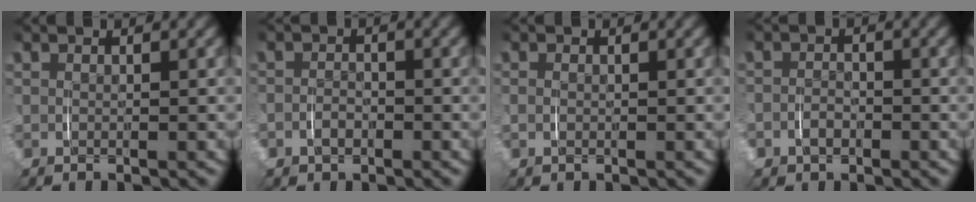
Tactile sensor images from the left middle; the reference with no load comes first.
{"total": 2.1, "force": [-0.9, 1.8, 0.5], "torque": [-0.016, -0.001, -0.020]}
{"total": 0.7, "force": [-0.2, 0.5, 0.4], "torque": [-0.010, -0.003, -0.002]}
{"total": 2.8, "force": [-1.2, 2.4, 0.6], "torque": [-0.021, -0.005, -0.025]}